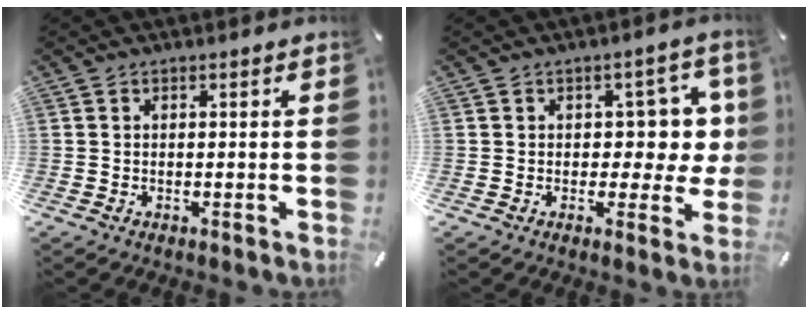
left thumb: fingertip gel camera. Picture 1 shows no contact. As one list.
[{"total": 7.5, "force": [1.4, 5.2, 5.2], "torque": [-0.058, -0.001, 0.020]}]